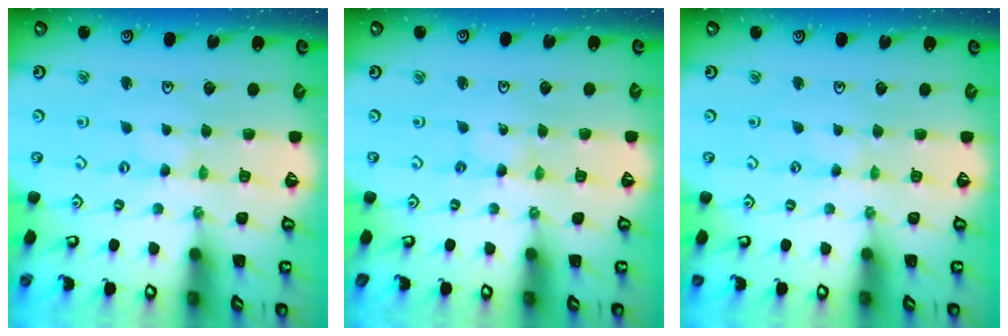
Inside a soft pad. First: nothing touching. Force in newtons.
{"total": 1.6, "press": 1.6, "slide": 0.2}
{"total": 1.0, "press": 0.9, "slide": 0.2}